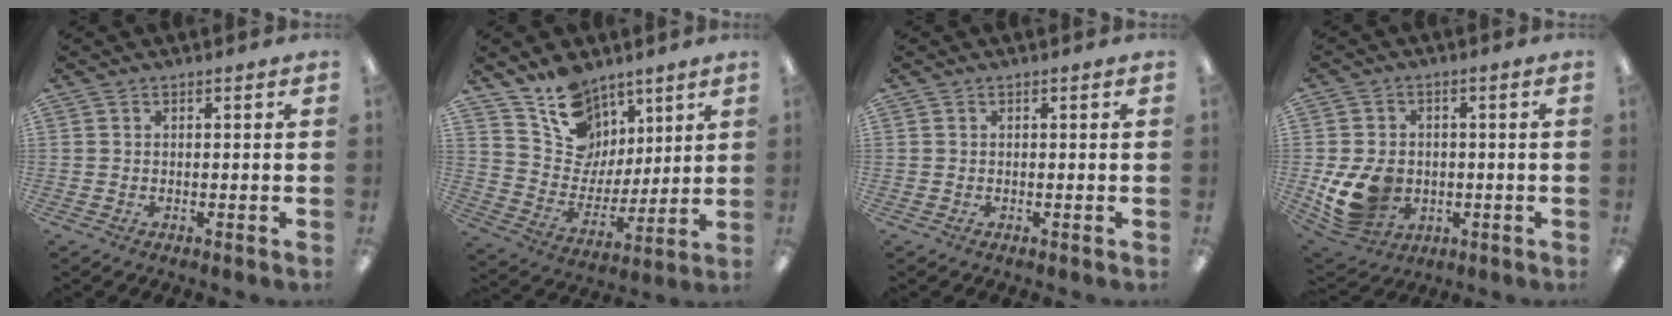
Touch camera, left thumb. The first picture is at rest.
{"total": 14.8, "force": [9.5, 10.6, 3.9], "torque": [-0.077, -0.071, 0.189]}
{"total": 0.0}
{"total": 12.3, "force": [-1.9, 9.7, 7.4], "torque": [-0.154, 0.006, -0.026]}